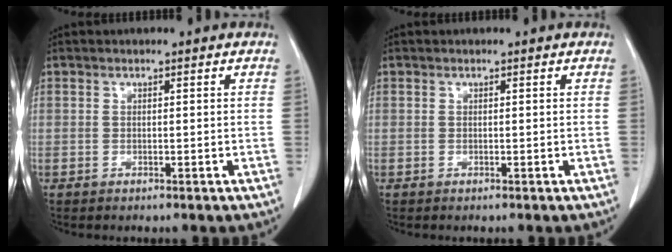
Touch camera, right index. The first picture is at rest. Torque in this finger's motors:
{"motor_torque": [0.00, 0.00, 0.00, 0.00]}